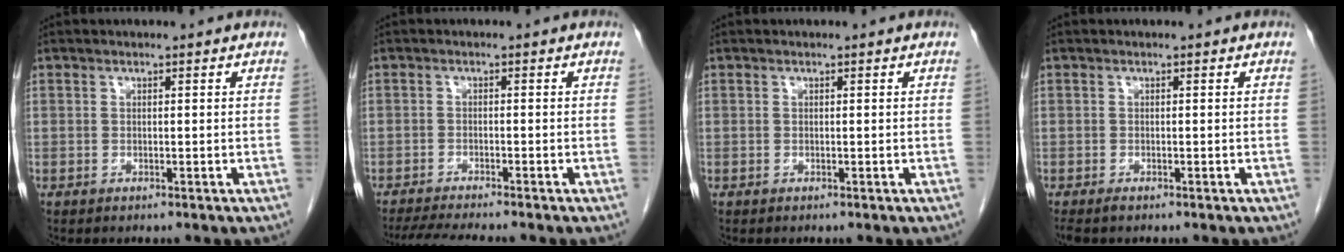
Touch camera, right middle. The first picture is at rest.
{"total": 6.6, "force": [-5.8, -0.5, 2.9], "torque": [-0.045, -0.018, -0.096]}
{"total": 0.0}
{"total": 1.0, "force": [-0.9, 0.2, 0.5], "torque": [-0.013, -0.004, -0.014]}